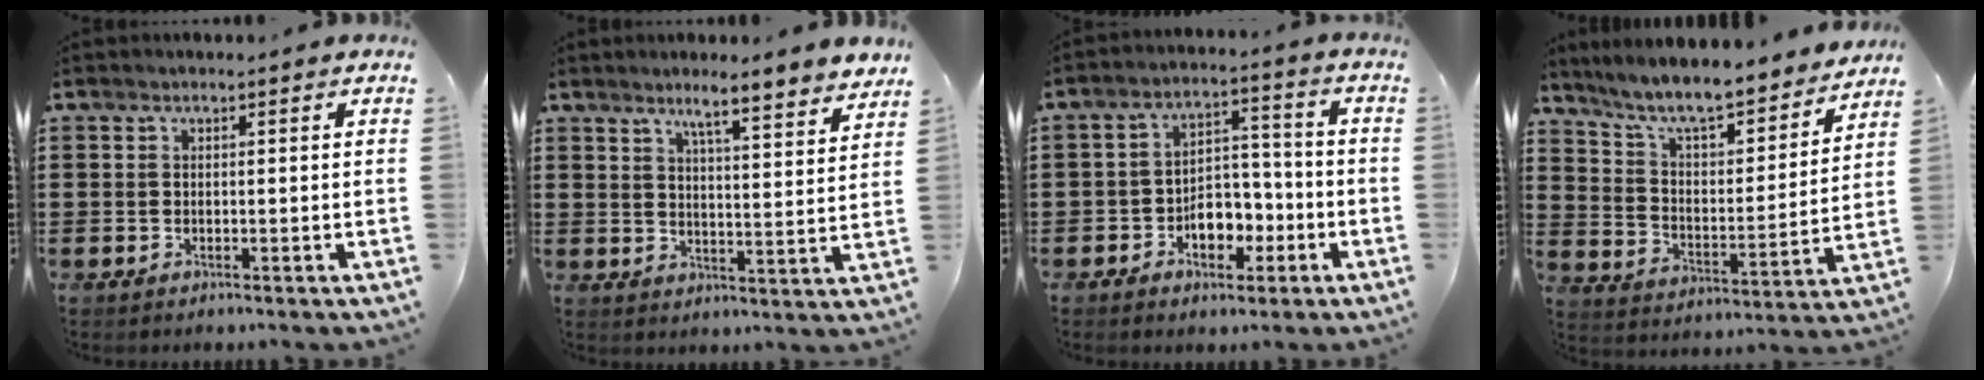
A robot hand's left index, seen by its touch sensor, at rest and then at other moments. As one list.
[{"total": 4.9, "force": [4.4, -0.7, 2.1], "torque": [-0.052, -0.032, 0.068]}, {"total": 5.9, "force": [-2.7, 4.0, 3.5], "torque": [-0.055, 0.011, -0.051]}, {"total": 7.9, "force": [7.1, 0.7, 3.4], "torque": [-0.096, -0.050, 0.118]}]